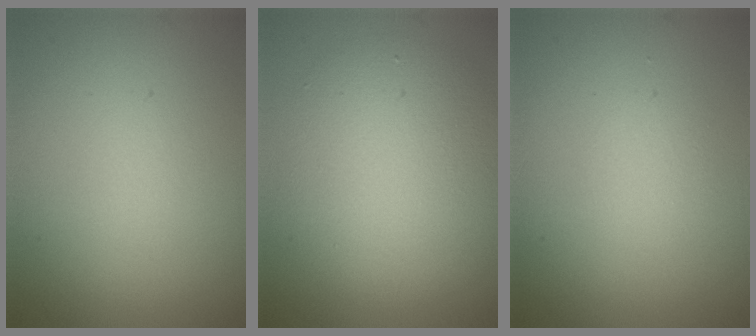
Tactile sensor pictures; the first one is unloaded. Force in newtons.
{"total": 6.3, "press": 6.3, "slide": 0.3}
{"total": 1.1, "press": 1.1, "slide": 0.1}